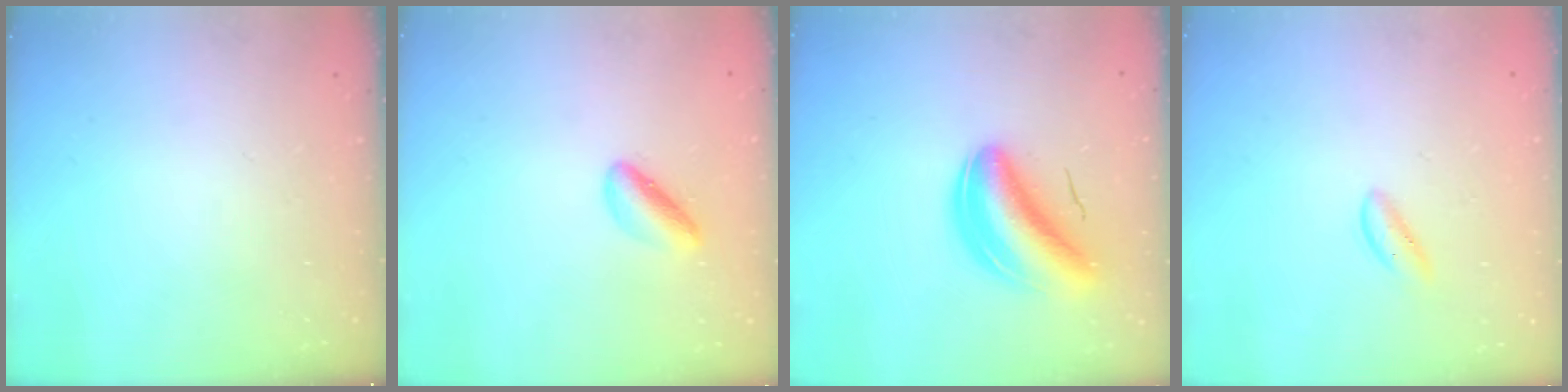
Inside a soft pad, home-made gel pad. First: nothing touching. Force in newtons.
{"total": 4.0, "press": 4.0, "slide": 0.7}
{"total": 8.4, "press": 8.0, "slide": 2.4}
{"total": 1.3, "press": 1.3, "slide": 0.3}